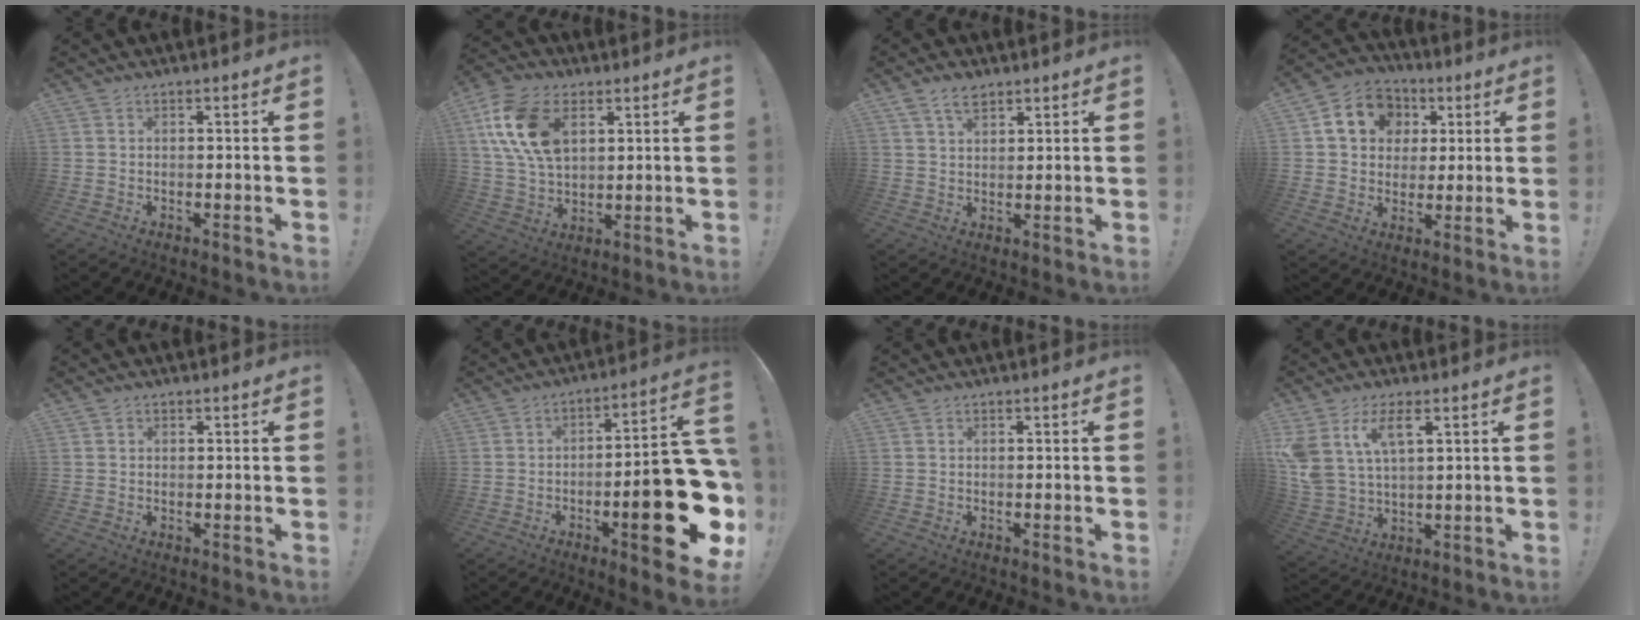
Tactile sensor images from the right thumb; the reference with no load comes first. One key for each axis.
{"total": 17.5, "fx": 6.4, "fy": 11.1, "fz": 11.9, "tx": -0.230, "ty": -0.011, "tz": 0.121}
{"total": 5.0, "fx": 3.5, "fy": 2.7, "fz": 2.4, "tx": -0.047, "ty": -0.010, "tz": 0.065}
{"total": 13.6, "fx": 4.6, "fy": 11.3, "fz": 6.1, "tx": -0.082, "ty": -0.010, "tz": 0.093}
{"total": 0.6, "fx": 0.3, "fy": 0.5, "fz": -0.1, "tx": 0.009, "ty": -0.001, "tz": 0.004}
{"total": 23.7, "fx": -6.3, "fy": 7.0, "fz": 21.8, "tx": -0.294, "ty": 0.030, "tz": -0.087}
{"total": 0.0}
{"total": 10.5, "fx": 5.5, "fy": 5.0, "fz": 7.5, "tx": -0.157, "ty": -0.024, "tz": 0.100}